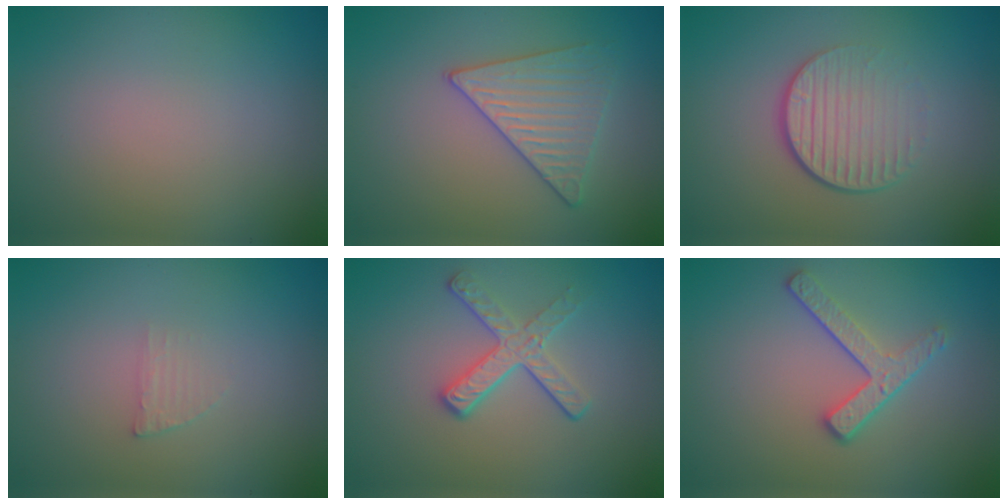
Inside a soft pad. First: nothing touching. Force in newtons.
{"total": 3.2, "press": 3.2, "slide": 0.3}
{"total": 4.4, "press": 2.7, "slide": 3.5}
{"total": 1.0, "press": 1.0, "slide": 0.2}
{"total": 3.1, "press": 2.6, "slide": 1.8}
{"total": 2.9, "press": 2.3, "slide": 1.7}